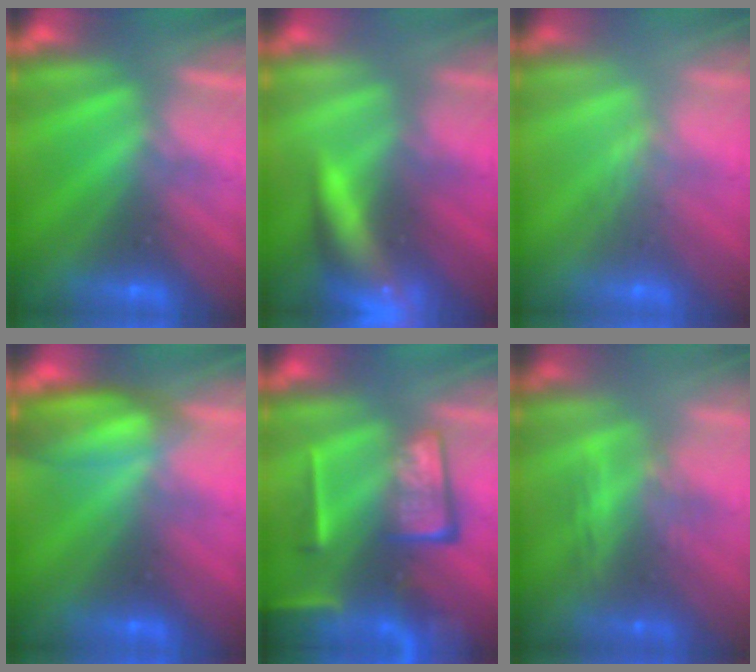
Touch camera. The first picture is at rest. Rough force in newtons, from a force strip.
{"total": 6.6}
{"total": 2.4}
{"total": 7.1}
{"total": 8.7}
{"total": 3.9}